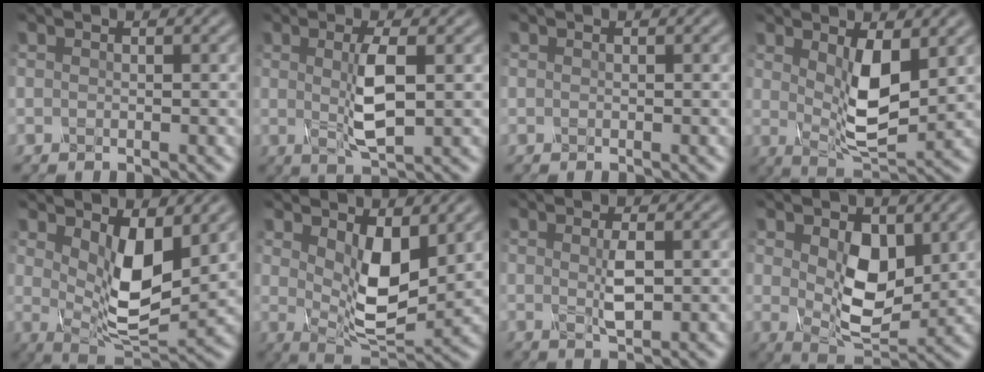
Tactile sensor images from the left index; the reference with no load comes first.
{"total": 3.4, "force": [0.5, 0.5, 3.3], "torque": [-0.073, 0.000, 0.013]}
{"total": 0.0}
{"total": 5.1, "force": [1.2, 1.8, 4.6], "torque": [-0.093, -0.007, 0.027]}
{"total": 6.5, "force": [1.9, 2.7, 5.6], "torque": [-0.104, -0.015, 0.039]}
{"total": 5.8, "force": [1.6, 2.6, 5.0], "torque": [-0.095, -0.012, 0.035]}
{"total": 1.6, "force": [0.4, 0.1, 1.5], "torque": [-0.040, 0.002, 0.009]}
{"total": 5.7, "force": [1.3, 3.3, 4.4], "torque": [-0.085, -0.006, 0.029]}